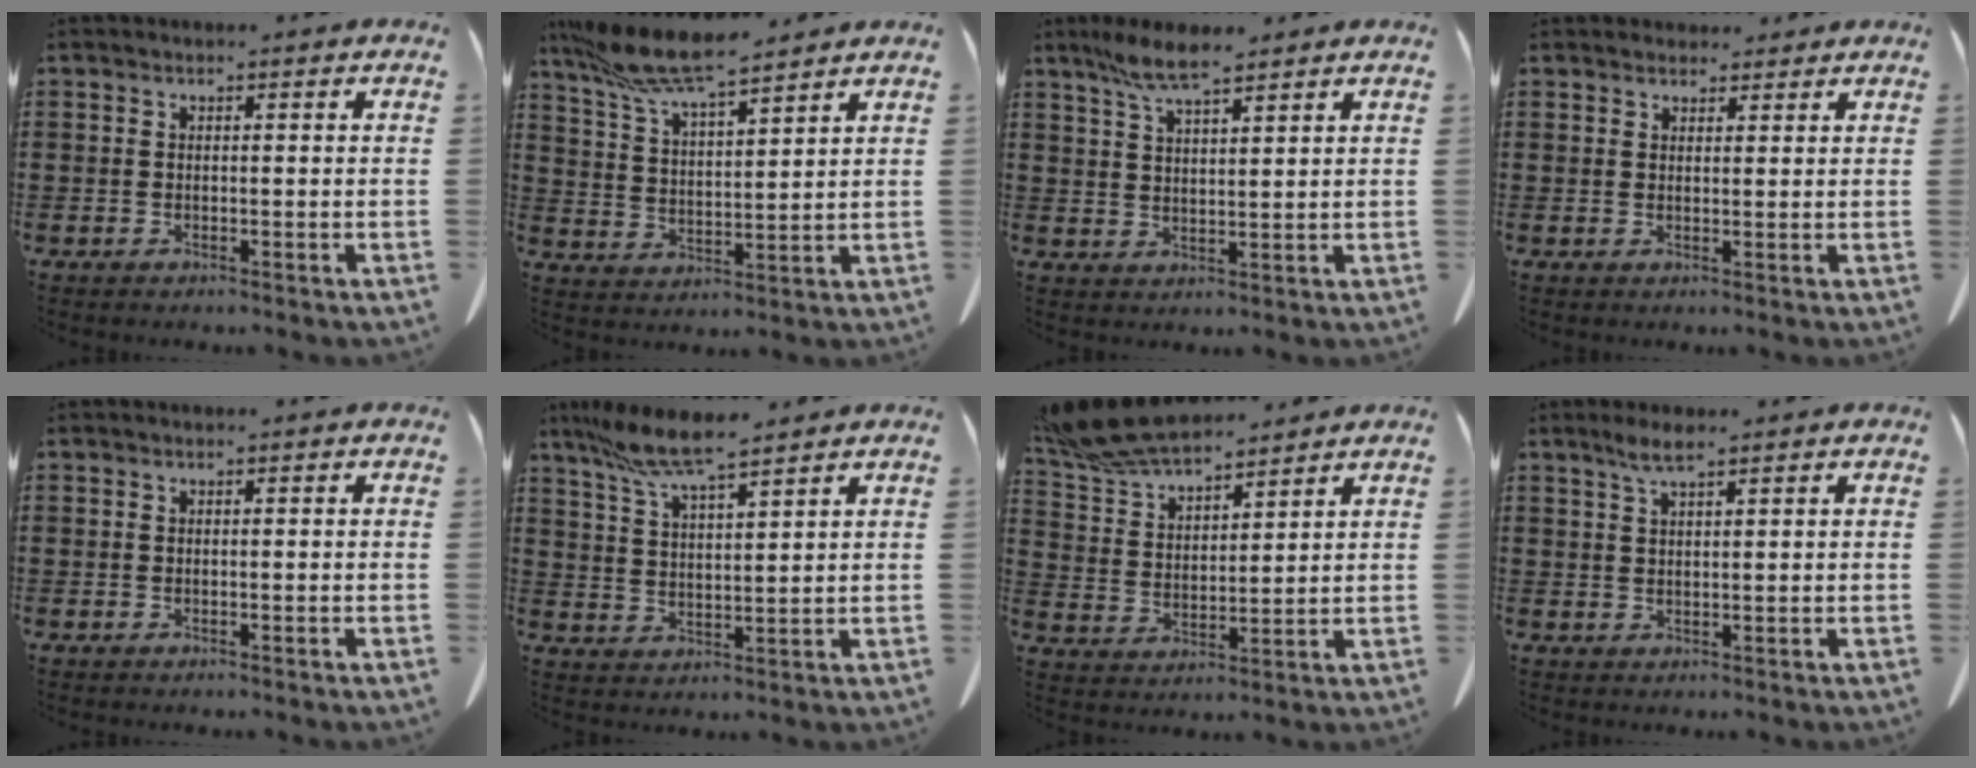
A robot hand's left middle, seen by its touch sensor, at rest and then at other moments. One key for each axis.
{"total": 9.6, "fx": 8.3, "fy": 0.5, "fz": 4.9, "tx": -0.121, "ty": -0.034, "tz": 0.147}
{"total": 6.1, "fx": 4.5, "fy": 1.0, "fz": 3.9, "tx": -0.088, "ty": -0.004, "tz": 0.083}
{"total": 2.5, "fx": 2.4, "fy": 0.9, "fz": 0.2, "tx": -0.001, "ty": -0.006, "tz": 0.045}
{"total": 0.0}
{"total": 8.1, "fx": 6.5, "fy": 0.5, "fz": 4.8, "tx": -0.111, "ty": -0.023, "tz": 0.119}
{"total": 9.7, "fx": 8.6, "fy": 2.2, "fz": 3.8, "tx": -0.107, "ty": -0.026, "tz": 0.162}
{"total": 2.9, "fx": 1.9, "fy": 0.4, "fz": 2.1, "tx": -0.044, "ty": 0.001, "tz": 0.035}